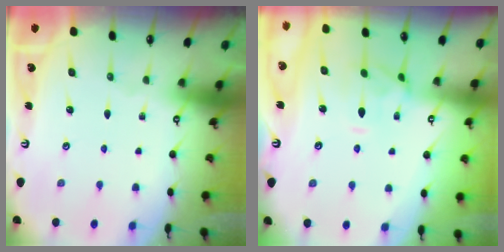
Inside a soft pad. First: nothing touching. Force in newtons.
{"total": 1.2, "press": 0.7, "slide": 1.0}